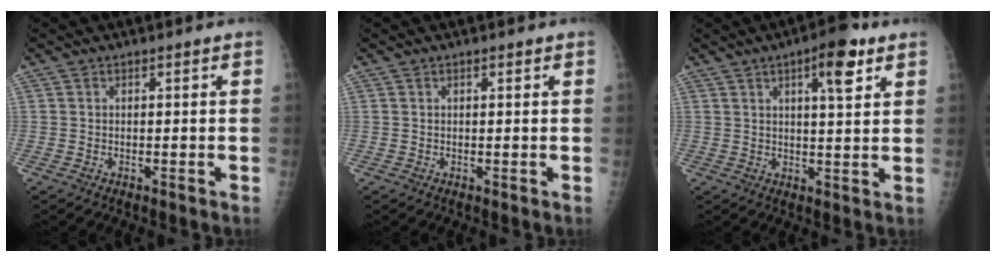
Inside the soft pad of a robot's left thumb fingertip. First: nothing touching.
{"total": 0.8, "force": [0.4, 0.4, 0.6], "torque": [-0.007, 0.000, 0.005]}
{"total": 8.3, "force": [4.2, 2.5, 6.7], "torque": [-0.085, -0.016, 0.056]}